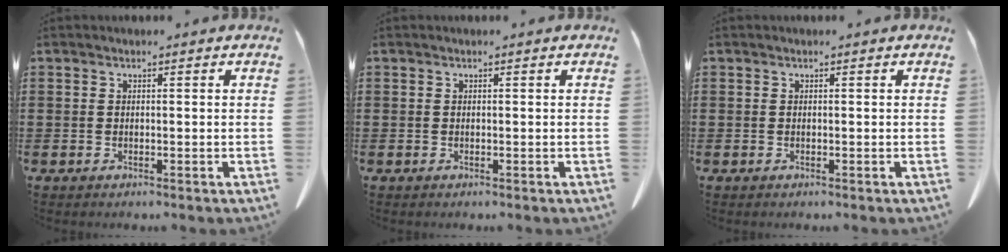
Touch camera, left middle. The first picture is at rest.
{"total": 0.0}
{"total": 0.0}